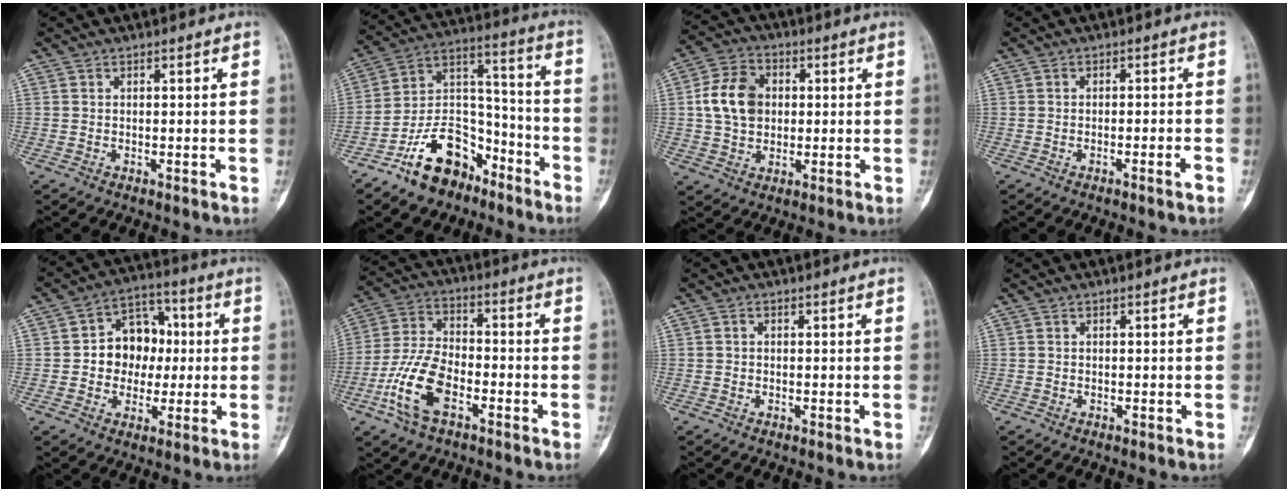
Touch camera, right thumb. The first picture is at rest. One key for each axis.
{"total": 15.4, "fx": -10.0, "fy": 9.0, "fz": 7.5, "tx": -0.095, "ty": 0.098, "tz": -0.179}
{"total": 10.6, "fx": 1.1, "fy": 8.1, "fz": 6.7, "tx": -0.105, "ty": 0.012, "tz": 0.015}
{"total": 2.1, "fx": -1.3, "fy": -0.2, "fz": 1.7, "tx": -0.037, "ty": 0.006, "tz": -0.019}
{"total": 11.2, "fx": 0.2, "fy": 9.0, "fz": 6.6, "tx": -0.050, "ty": 0.026, "tz": -0.001}
{"total": 12.0, "fx": -5.2, "fy": 6.0, "fz": 9.0, "tx": -0.193, "ty": 0.025, "tz": -0.101}
{"total": 0.0}
{"total": 0.0}